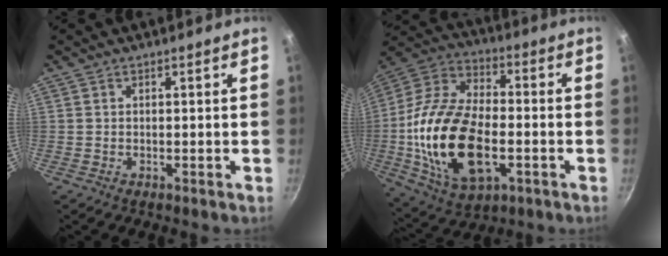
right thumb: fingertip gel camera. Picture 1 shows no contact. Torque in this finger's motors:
{"motor_torque": [-0.09, 1.47, 2.08, -0.67, 0.61]}